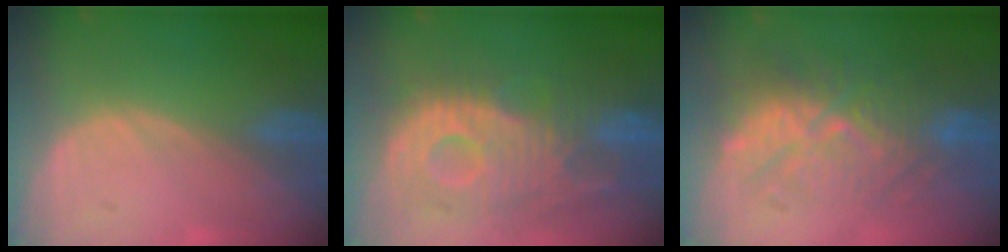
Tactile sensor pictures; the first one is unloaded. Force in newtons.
{"total": 11.8, "press": 10.6, "slide": 5.2}
{"total": 9.6, "press": 9.5, "slide": 1.5}